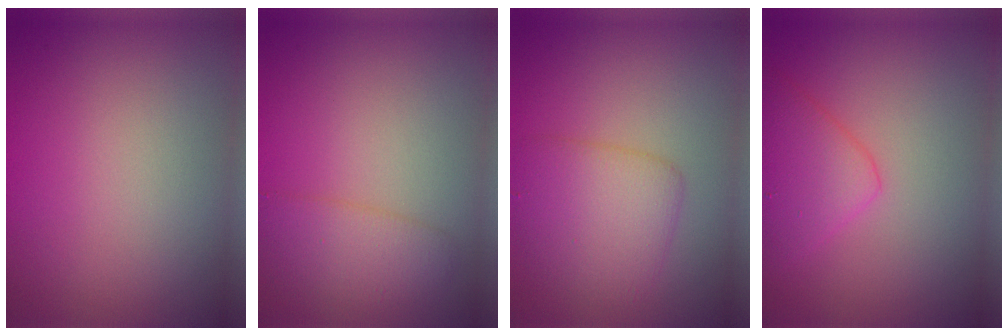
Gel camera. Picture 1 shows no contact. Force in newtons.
{"total": 2.9, "press": 2.9, "slide": 0.1}
{"total": 4.1, "press": 4.1, "slide": 0.1}
{"total": 3.6, "press": 3.6, "slide": 0.1}